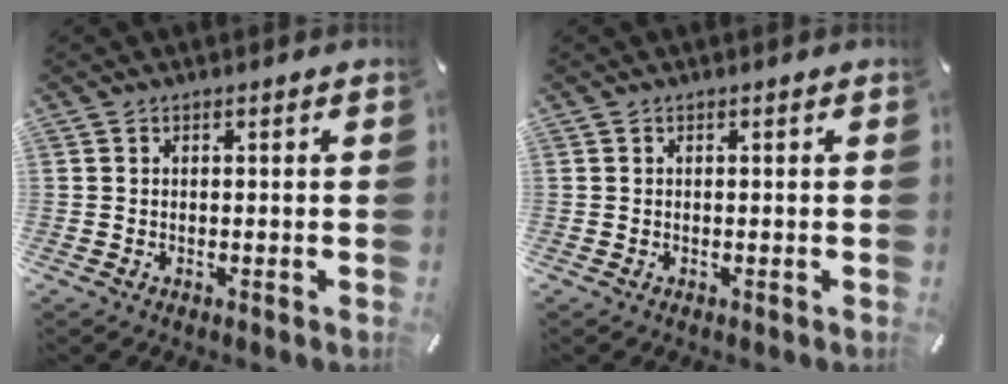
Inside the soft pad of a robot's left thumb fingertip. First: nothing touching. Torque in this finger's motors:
{"motor_torque": [0.00, 0.00, 0.04, 0.04, 0.00]}